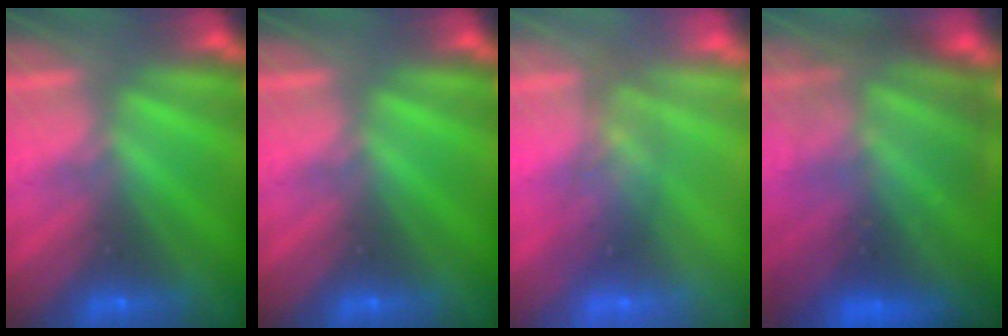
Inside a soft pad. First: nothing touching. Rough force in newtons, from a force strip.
{"total": 0.0}
{"total": 2.6}
{"total": 7.8}